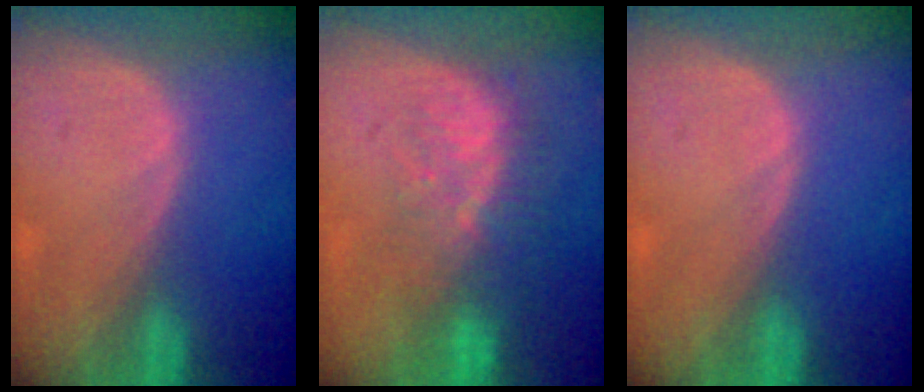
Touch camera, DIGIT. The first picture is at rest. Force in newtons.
{"total": 8.4, "press": 7.8, "slide": 3.0}
{"total": 0.0}